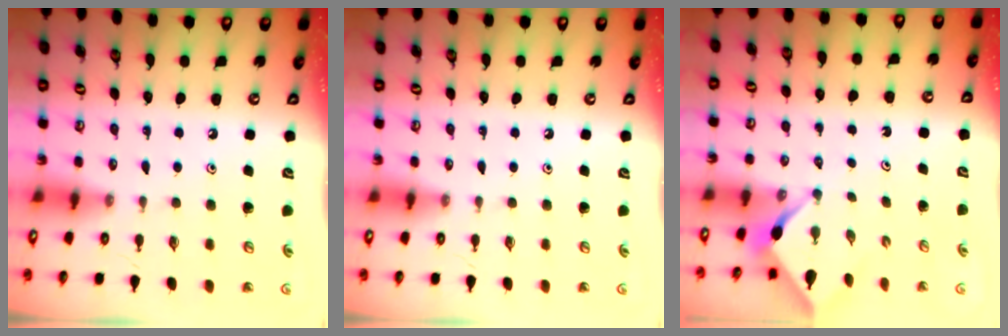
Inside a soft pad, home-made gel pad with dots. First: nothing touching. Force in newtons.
{"total": 0.0}
{"total": 2.5, "press": 2.5, "slide": 0.2}